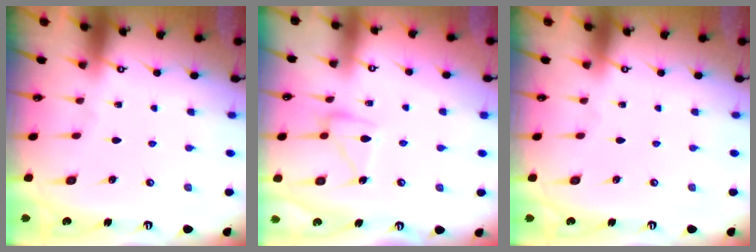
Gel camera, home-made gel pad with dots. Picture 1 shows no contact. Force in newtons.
{"total": 10.7, "press": 10.7, "slide": 0.8}
{"total": 0.0}